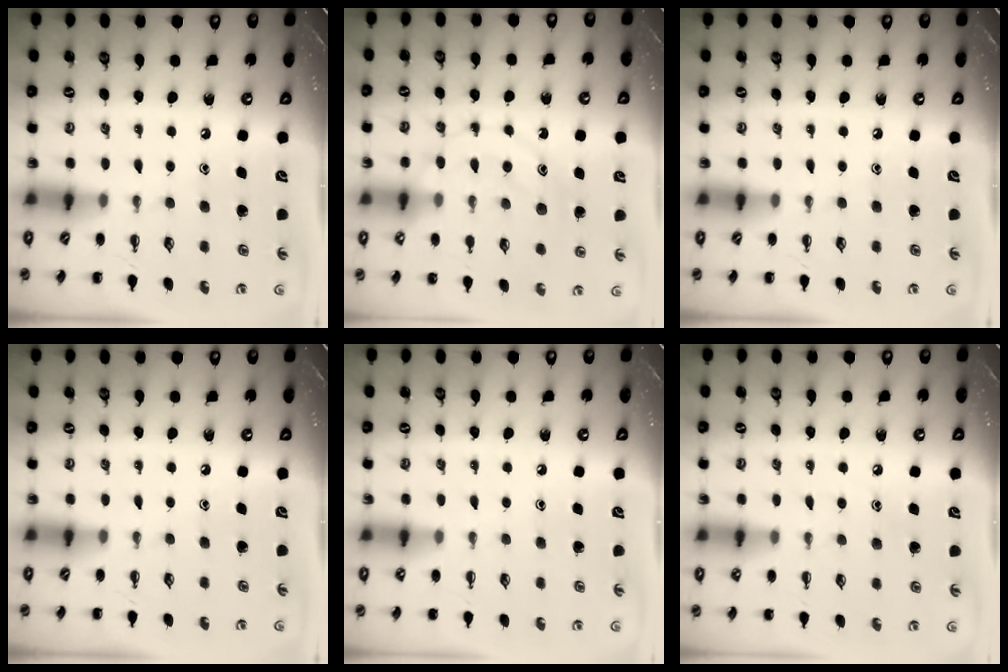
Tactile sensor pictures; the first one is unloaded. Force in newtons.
{"total": 11.6, "press": 11.6, "slide": 0.6}
{"total": 0.0}
{"total": 0.0}
{"total": 3.9, "press": 3.6, "slide": 1.4}
{"total": 6.7, "press": 6.5, "slide": 1.9}